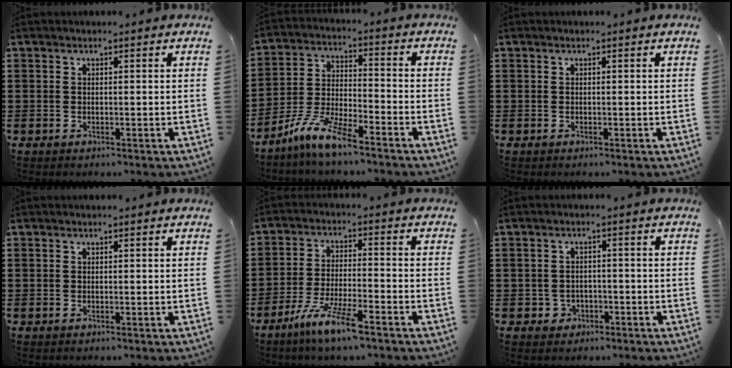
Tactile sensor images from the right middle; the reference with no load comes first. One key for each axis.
{"total": 8.7, "fx": -7.1, "fy": 1.0, "fz": 4.9, "tx": -0.113, "ty": -0.002, "tz": -0.142}
{"total": 0.0}
{"total": 0.0}
{"total": 7.8, "fx": -5.9, "fy": 0.6, "fz": 5.1, "tx": -0.112, "ty": -0.011, "tz": -0.114}
{"total": 2.1, "fx": -1.3, "fy": 1.6, "fz": 0.4, "tx": -0.014, "ty": 0.001, "tz": -0.031}